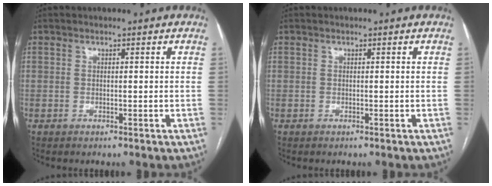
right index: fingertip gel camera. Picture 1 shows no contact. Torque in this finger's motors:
{"motor_torque": [0.02, 0.02, -0.02, 0.00]}